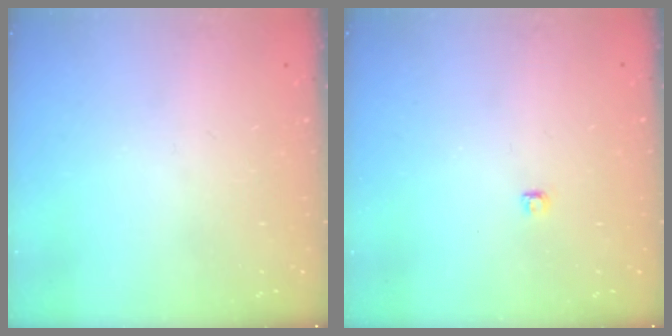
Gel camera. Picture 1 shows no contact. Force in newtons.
{"total": 2.8, "press": 2.7, "slide": 0.3}